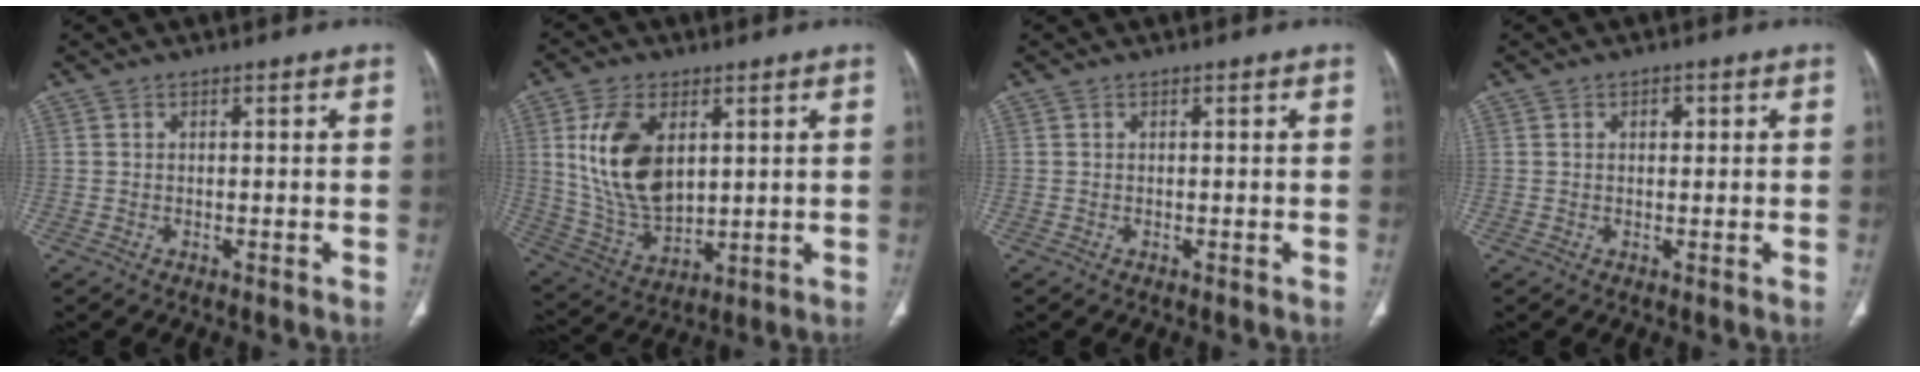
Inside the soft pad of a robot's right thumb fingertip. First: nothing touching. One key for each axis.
{"total": 15.6, "fx": 4.1, "fy": 9.1, "fz": 12.0, "tx": -0.221, "ty": -0.019, "tz": 0.093}
{"total": 0.0}
{"total": 1.7, "fx": 0.6, "fy": 1.2, "fz": 1.1, "tx": -0.012, "ty": 0.001, "tz": 0.007}